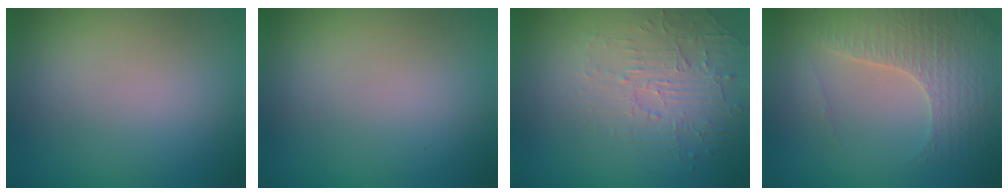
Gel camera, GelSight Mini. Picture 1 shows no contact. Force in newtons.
{"total": 0.0}
{"total": 2.2, "press": 1.7, "slide": 1.5}
{"total": 3.5, "press": 3.4, "slide": 0.6}